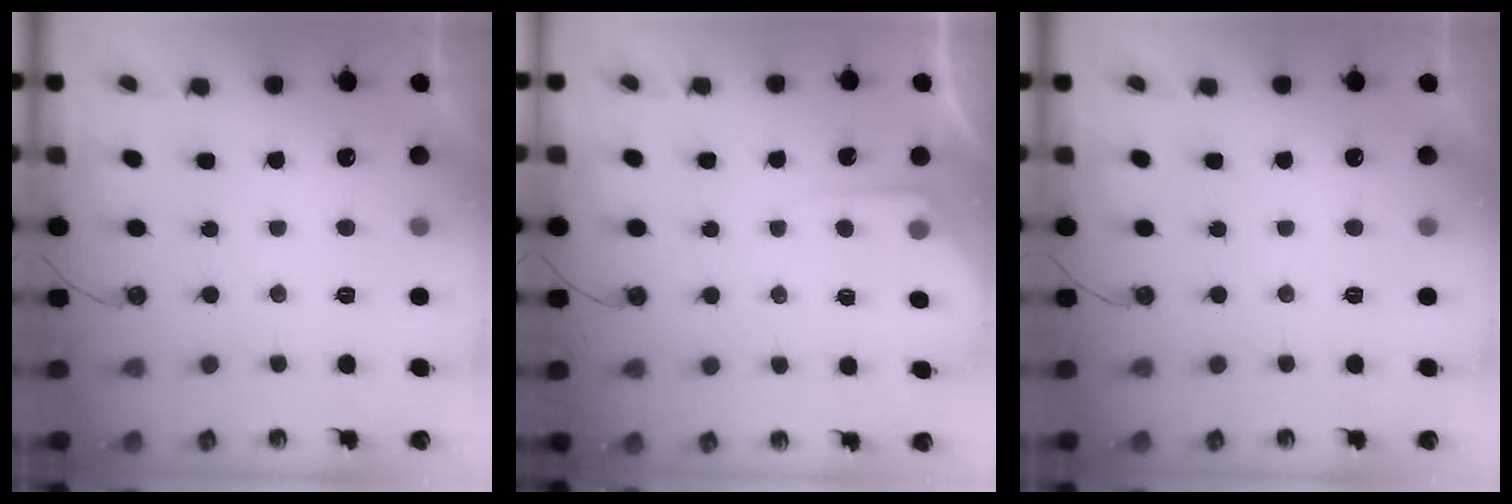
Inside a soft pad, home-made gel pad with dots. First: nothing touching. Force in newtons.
{"total": 3.4, "press": 3.3, "slide": 0.5}
{"total": 0.0}